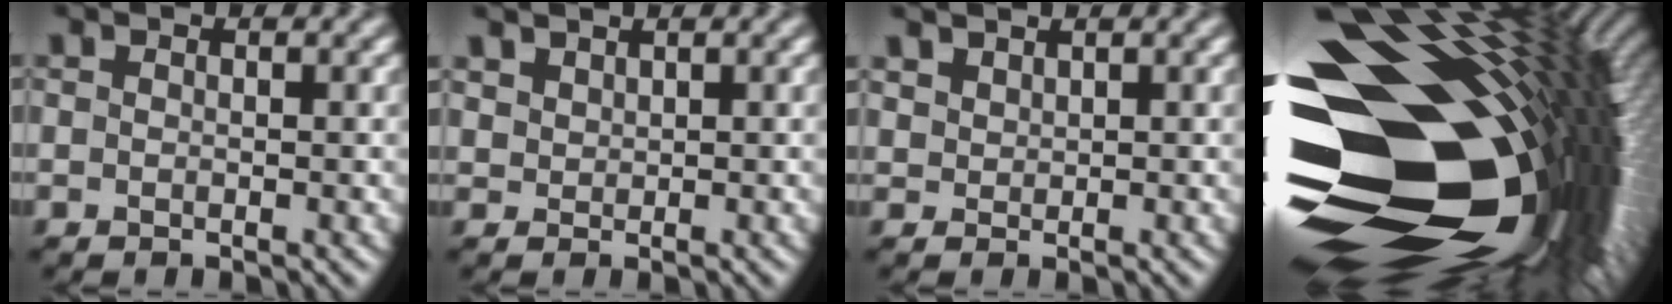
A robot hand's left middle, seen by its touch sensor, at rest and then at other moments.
{"total": 1.3, "force": [1.2, 0.4, 0.1], "torque": [-0.007, 0.003, 0.030]}
{"total": 1.3, "force": [1.2, 0.4, 0.1], "torque": [-0.007, 0.002, 0.030]}
{"total": 20.9, "force": [-2.9, 12.3, 16.6], "torque": [-0.268, 0.010, -0.052]}